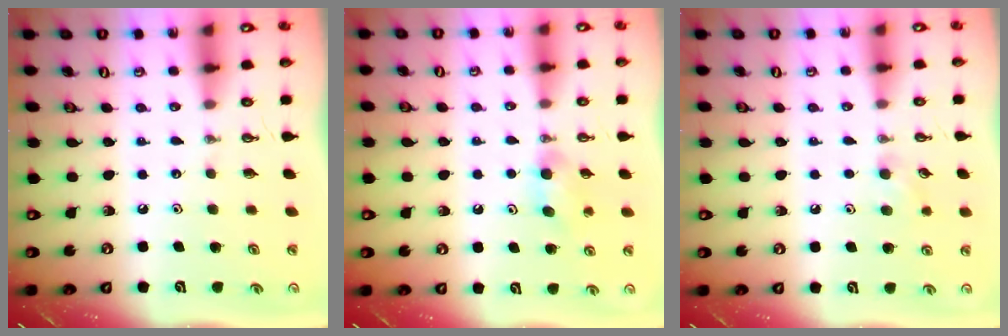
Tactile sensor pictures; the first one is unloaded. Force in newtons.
{"total": 4.9, "press": 4.7, "slide": 1.4}
{"total": 5.7, "press": 5.5, "slide": 1.3}